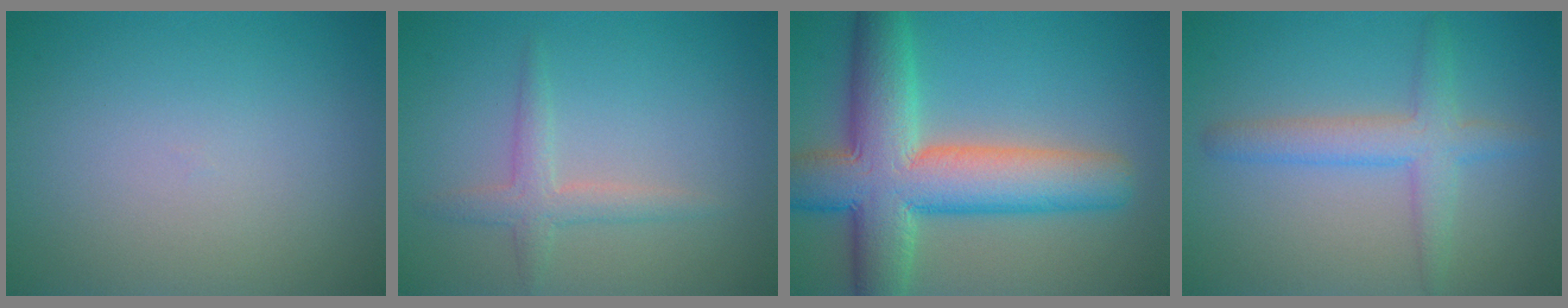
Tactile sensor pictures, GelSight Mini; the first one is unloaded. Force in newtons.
{"total": 2.1, "press": 2.1, "slide": 0.0}
{"total": 10.9, "press": 10.9, "slide": 0.8}
{"total": 3.5, "press": 3.5, "slide": 0.0}